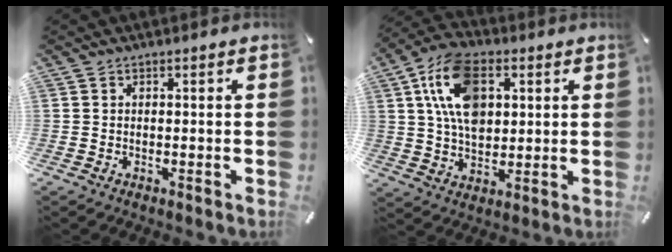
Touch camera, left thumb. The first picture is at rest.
{"total": 14.4, "force": [4.0, 9.5, 10.1], "torque": [-0.217, 0.006, 0.071]}